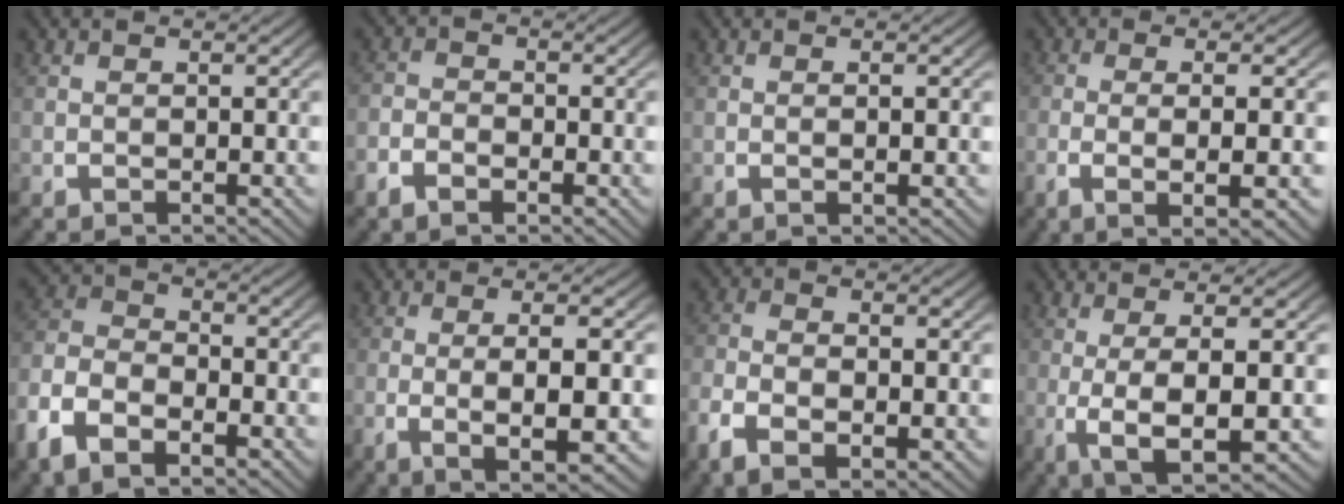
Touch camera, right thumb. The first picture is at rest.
{"total": 1.9, "force": [-1.3, 1.2, 0.7], "torque": [-0.010, -0.004, -0.031]}
{"total": 0.7, "force": [0.1, 0.1, 0.7], "torque": [-0.014, 0.002, 0.000]}
{"total": 5.8, "force": [-1.1, 1.5, 5.5], "torque": [-0.107, -0.012, -0.008]}
{"total": 6.5, "force": [-2.2, 4.7, 4.0], "torque": [-0.099, -0.015, -0.040]}
{"total": 6.6, "force": [-0.8, 2.0, 6.3], "torque": [-0.130, -0.019, 0.001]}
{"total": 4.2, "force": [-1.3, 2.2, 3.3], "torque": [-0.076, -0.008, -0.018]}
{"total": 7.7, "force": [-1.3, 3.3, 6.8], "torque": [-0.157, -0.033, 0.003]}